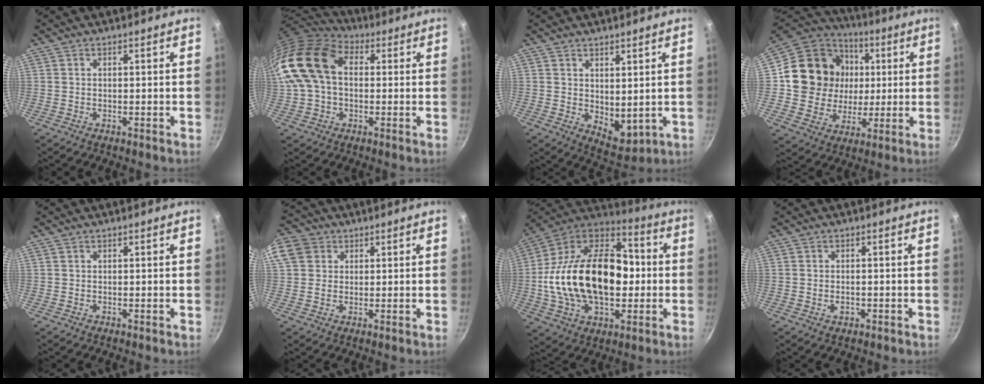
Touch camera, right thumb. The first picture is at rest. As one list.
[{"total": 18.8, "force": [2.1, 12.8, 13.5], "torque": [-0.261, 0.037, 0.027]}, {"total": 6.4, "force": [1.6, 3.7, 5.0], "torque": [-0.054, -0.027, 0.041]}, {"total": 19.3, "force": [2.8, 17.3, 8.1], "torque": [-0.124, 0.014, 0.050]}, {"total": 0.0}, {"total": 10.0, "force": [3.1, 8.5, 4.4], "torque": [-0.091, 0.014, 0.049]}, {"total": 29.4, "force": [-1.3, 18.5, 22.8], "torque": [-0.385, 0.045, -0.030]}, {"total": 1.8, "force": [-0.6, 1.2, 1.2], "torque": [-0.018, 0.004, -0.010]}]